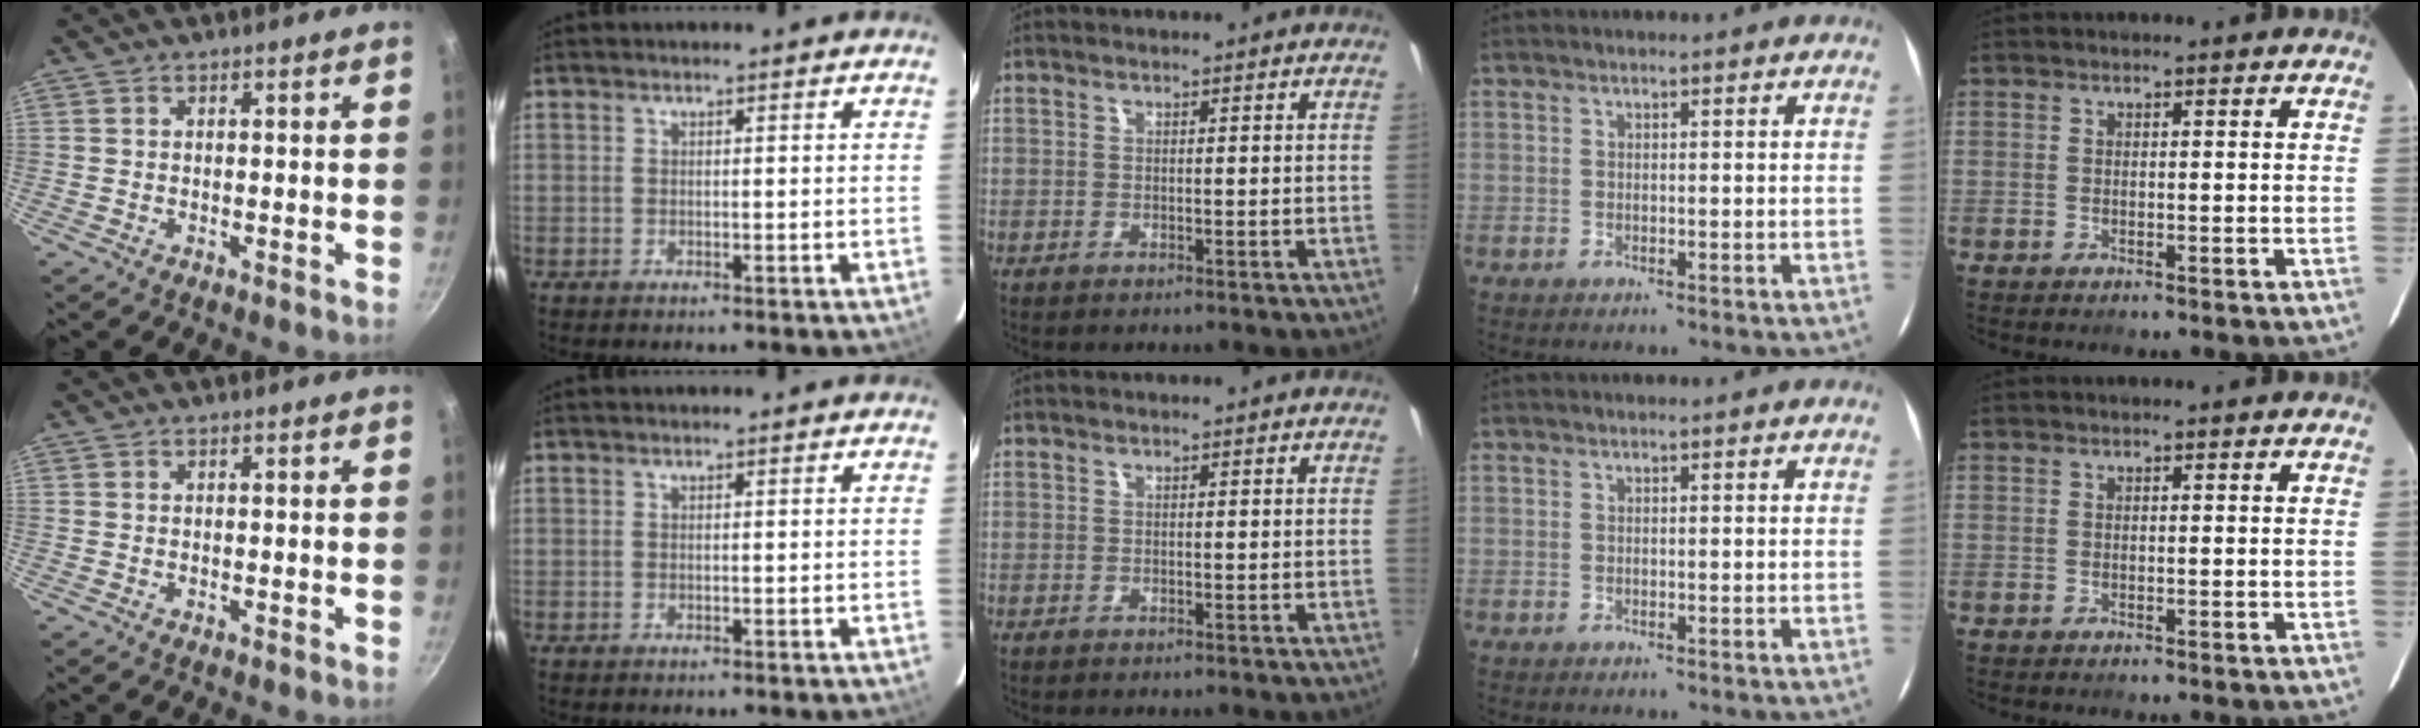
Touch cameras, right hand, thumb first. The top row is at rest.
{}